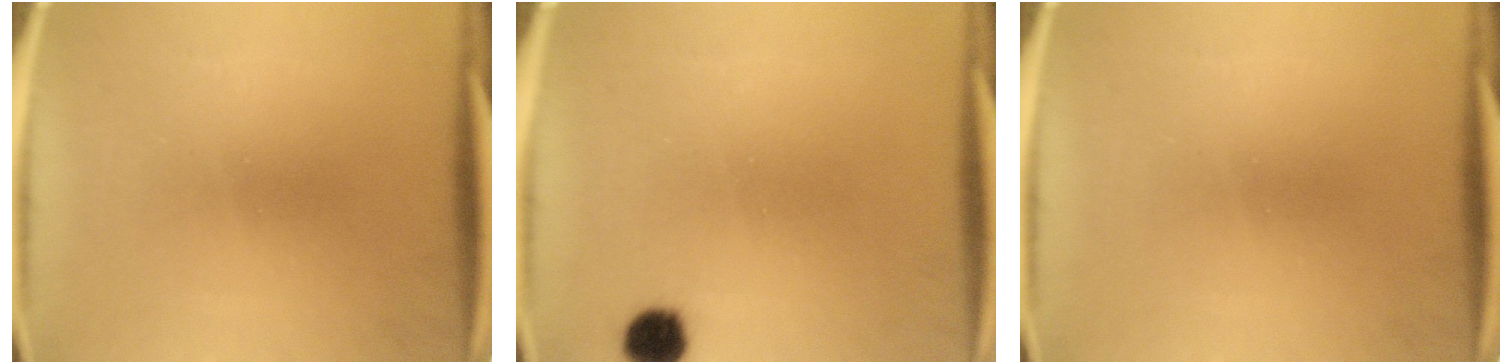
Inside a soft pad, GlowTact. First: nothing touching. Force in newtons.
{"total": 4.2}
{"total": 0.0}